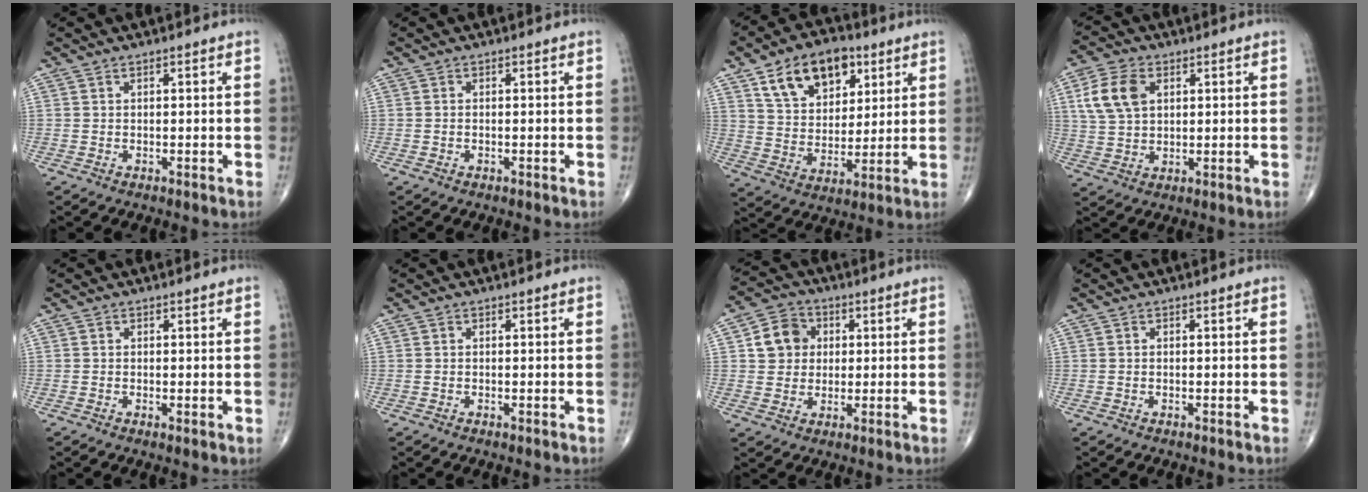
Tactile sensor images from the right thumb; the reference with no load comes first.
{"total": 0.0}
{"total": 15.3, "force": [7.6, 9.6, 9.1], "torque": [-0.113, -0.026, 0.137]}
{"total": 9.2, "force": [3.0, 6.0, 6.3], "torque": [-0.120, -0.001, 0.061]}
{"total": 0.7, "force": [0.1, 0.3, 0.6], "torque": [-0.014, -0.004, 0.000]}
{"total": 0.0}
{"total": 7.6, "force": [1.5, 6.7, 3.2], "torque": [-0.030, 0.003, 0.021]}
{"total": 0.0}